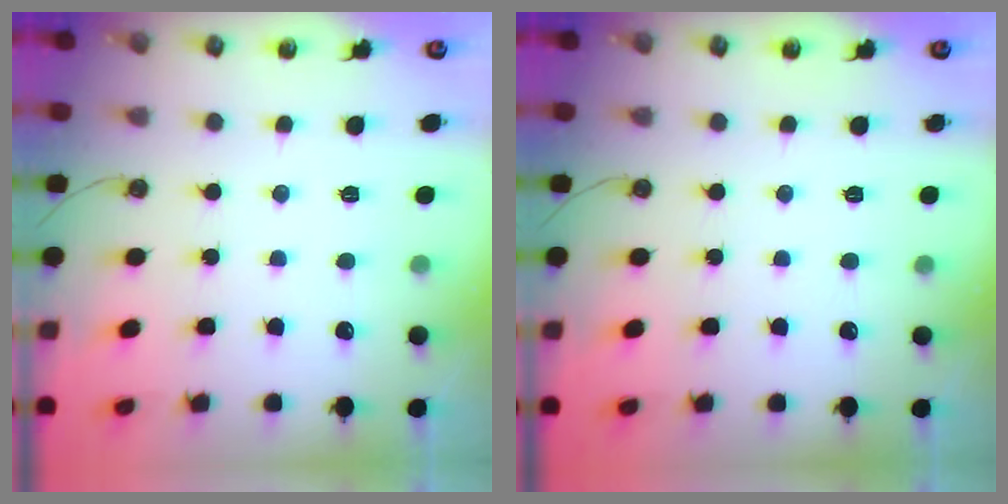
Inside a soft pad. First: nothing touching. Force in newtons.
{"total": 0.0}